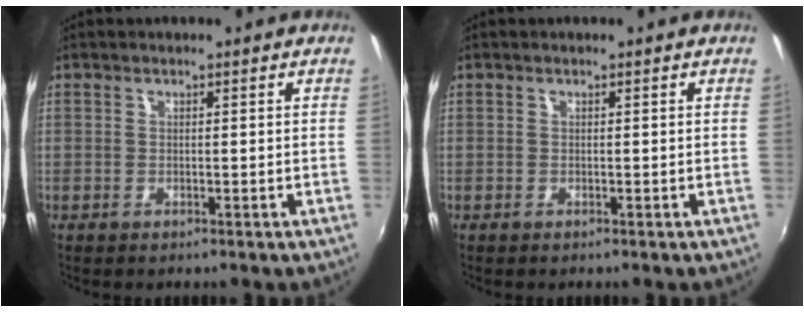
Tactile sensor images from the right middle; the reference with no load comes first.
{"total": 0.0}